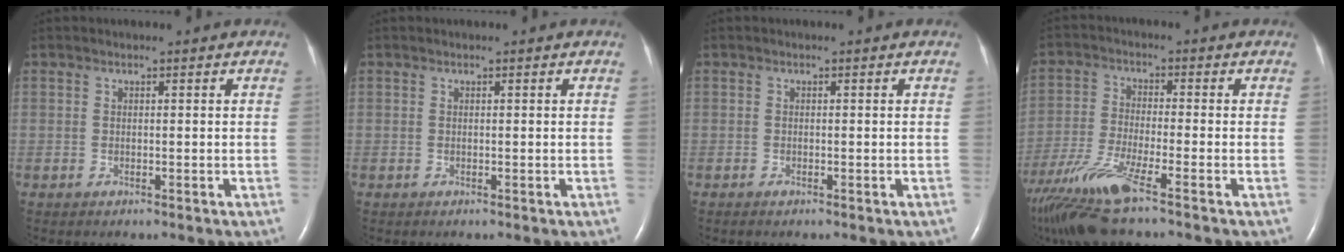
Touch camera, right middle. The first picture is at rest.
{"total": 0.0}
{"total": 0.6, "force": [-0.5, 0.1, 0.3], "torque": [-0.011, -0.001, -0.008]}
{"total": 12.3, "force": [-8.5, 0.5, 8.9], "torque": [-0.186, -0.031, -0.160]}